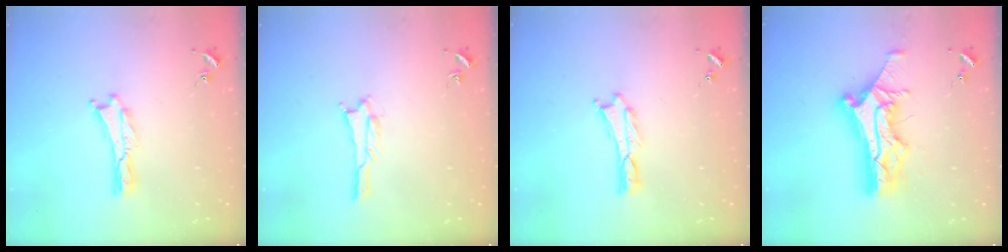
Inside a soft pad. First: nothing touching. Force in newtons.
{"total": 1.1, "press": 1.1, "slide": 0.1}
{"total": 0.0}
{"total": 11.5, "press": 11.5, "slide": 0.8}